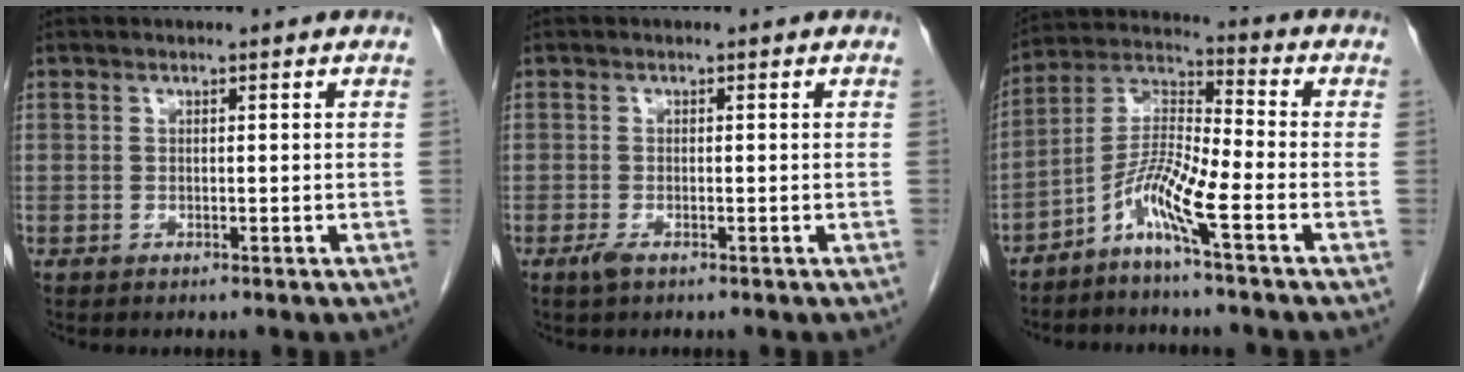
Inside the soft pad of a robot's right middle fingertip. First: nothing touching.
{"total": 1.3, "force": [-0.8, 0.3, 1.0], "torque": [-0.026, -0.003, -0.015]}
{"total": 7.7, "force": [-4.3, -0.3, 6.4], "torque": [-0.134, 0.004, -0.091]}